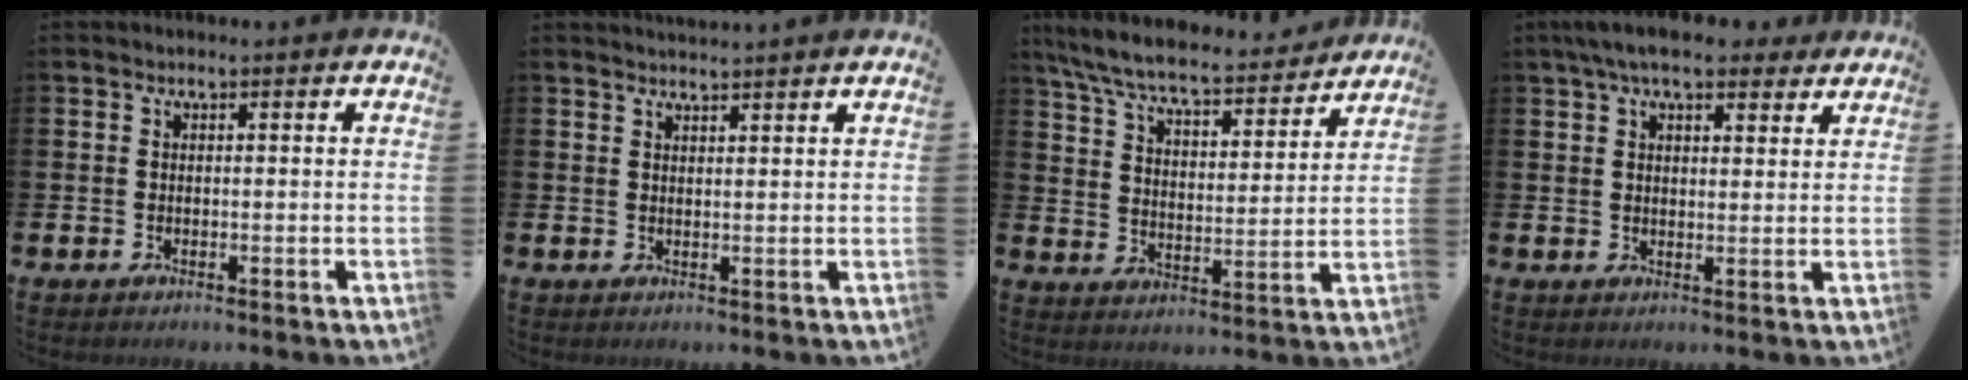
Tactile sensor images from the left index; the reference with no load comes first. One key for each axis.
{"total": 1.8, "fx": 1.8, "fy": -0.2, "fz": 0.1, "tx": -0.003, "ty": -0.008, "tz": 0.033}
{"total": 8.0, "fx": 7.3, "fy": 1.2, "fz": 3.0, "tx": -0.095, "ty": -0.049, "tz": 0.124}
{"total": 6.6, "fx": 5.6, "fy": 2.0, "fz": 2.9, "tx": -0.063, "ty": -0.011, "tz": 0.102}